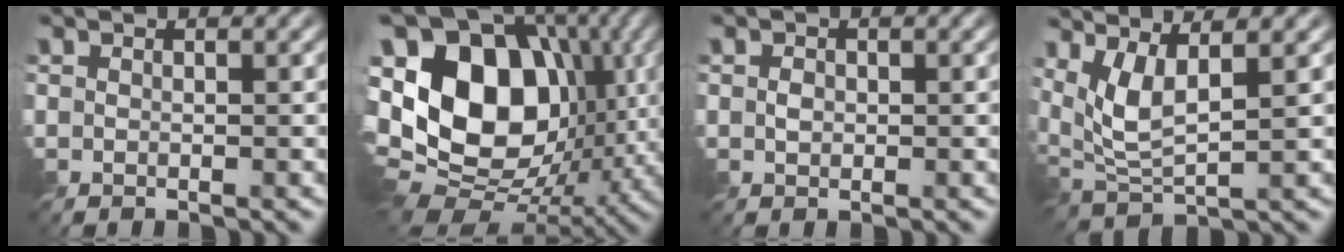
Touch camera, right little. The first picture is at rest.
{"total": 17.4, "force": [1.3, 12.4, 12.2], "torque": [-0.238, 0.007, 0.027]}
{"total": 0.9, "force": [-0.2, 0.7, 0.5], "torque": [-0.012, -0.001, -0.005]}
{"total": 4.5, "force": [1.9, 1.2, 3.9], "torque": [-0.094, -0.006, 0.045]}